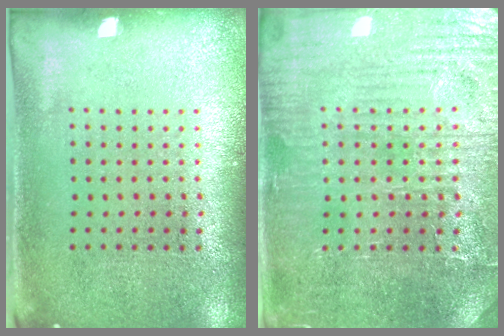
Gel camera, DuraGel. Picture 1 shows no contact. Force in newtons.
{"total": 4.1, "press": 4.0, "slide": 0.9}